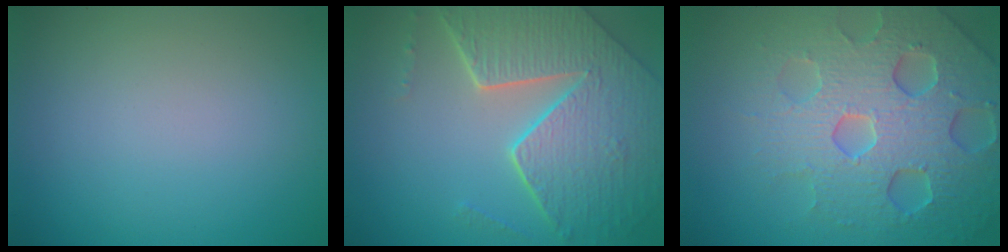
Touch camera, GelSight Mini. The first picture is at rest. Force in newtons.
{"total": 8.1, "press": 5.7, "slide": 5.7}
{"total": 7.3, "press": 7.2, "slide": 1.6}